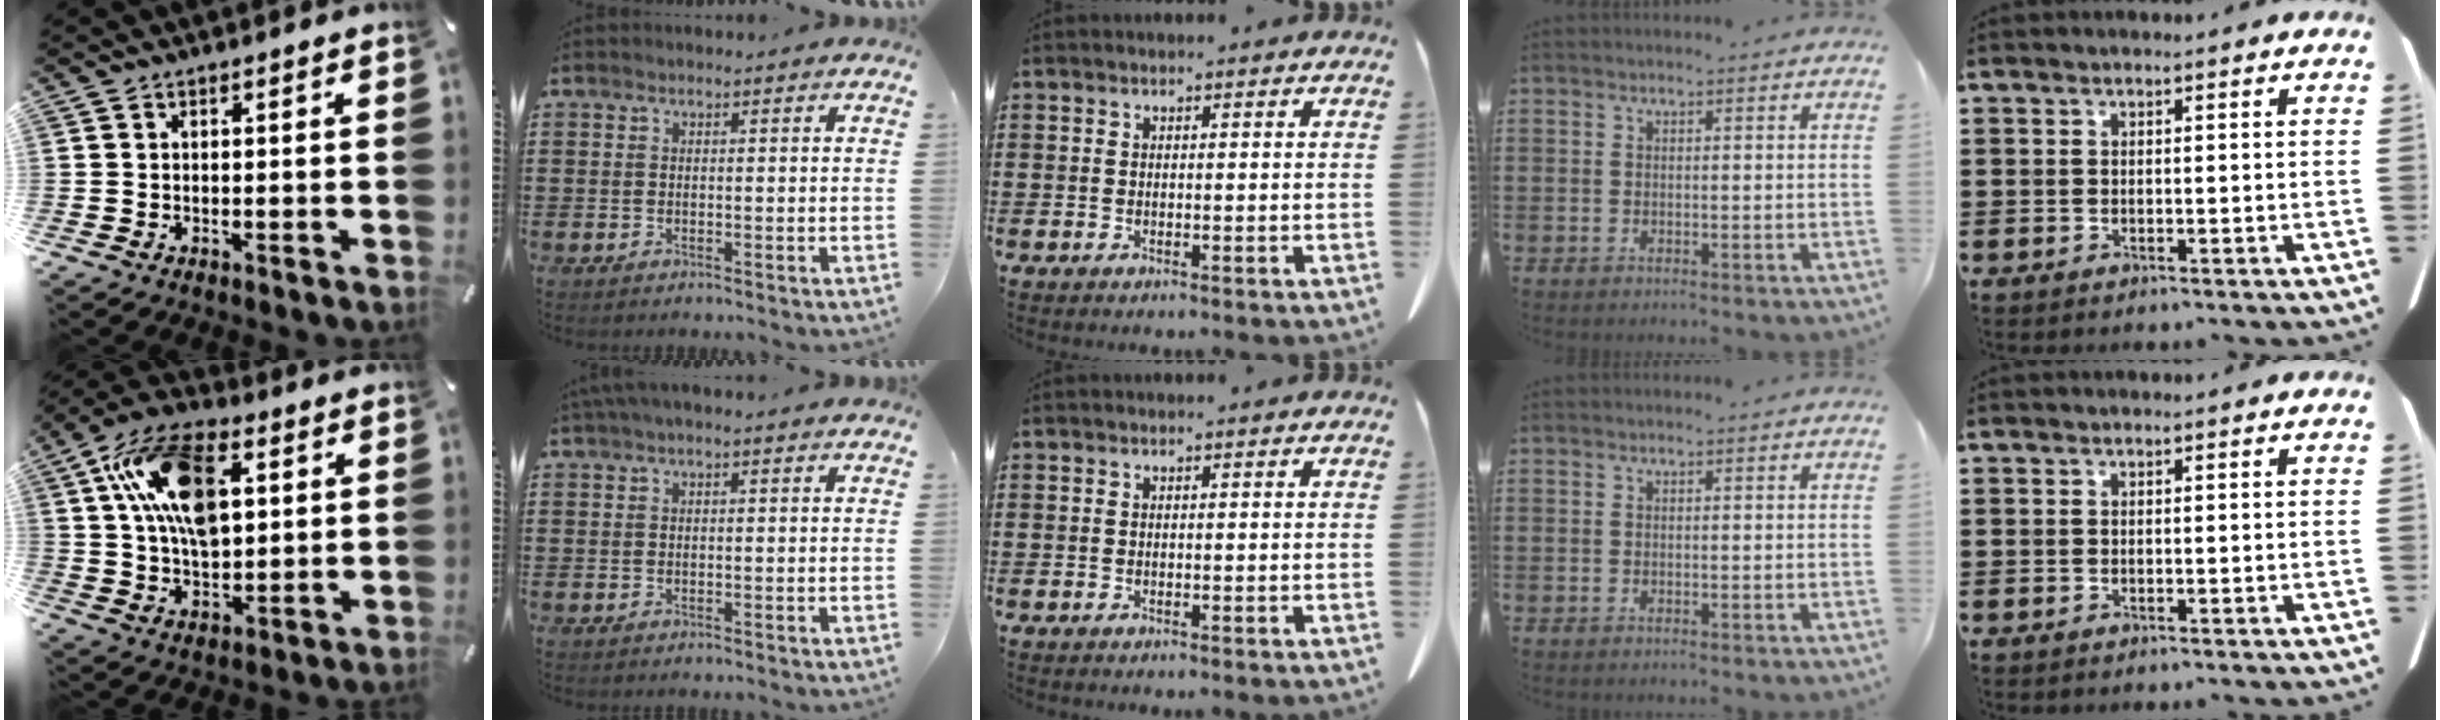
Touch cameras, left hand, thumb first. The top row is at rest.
{"thumb": {"total": 17.6, "force": [5.1, 10.8, 12.8], "torque": [-0.249, 0.009, 0.092]}, "index": {"total": 1.1, "force": [0.5, 0.1, 1.0], "torque": [-0.021, -0.001, 0.010]}}